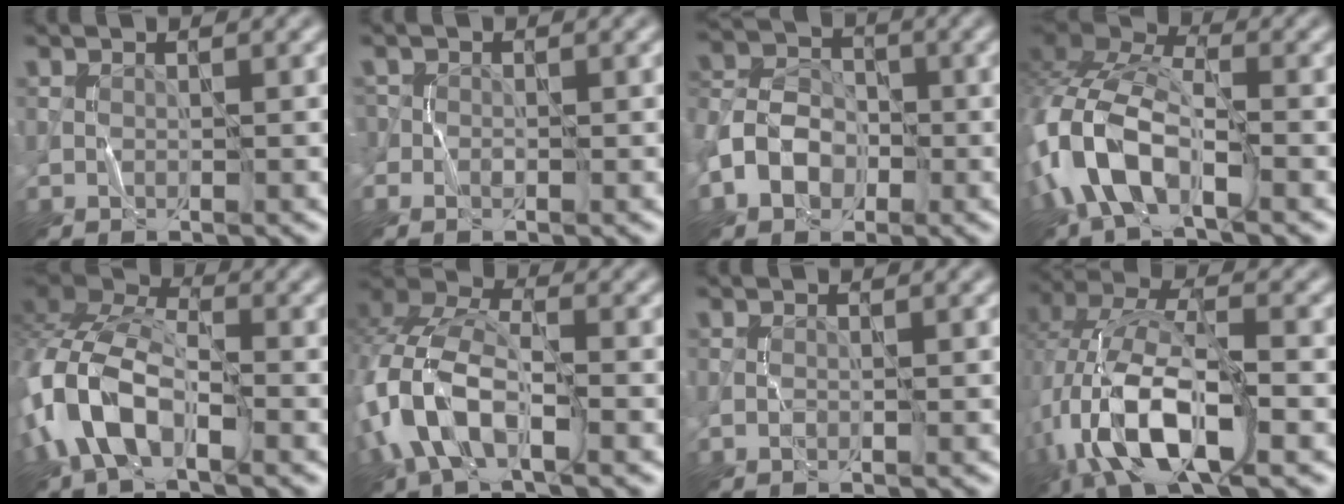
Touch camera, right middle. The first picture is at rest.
{"total": 0.9, "force": [-0.2, 0.8, 0.4], "torque": [-0.003, 0.000, -0.006]}
{"total": 5.2, "force": [-1.9, 4.0, 2.7], "torque": [-0.059, 0.003, -0.043]}
{"total": 10.2, "force": [-3.6, 4.9, 8.2], "torque": [-0.175, 0.009, -0.082]}
{"total": 9.1, "force": [-3.6, 4.5, 7.1], "torque": [-0.155, 0.014, -0.084]}
{"total": 9.1, "force": [-3.3, 4.8, 7.0], "torque": [-0.163, 0.006, -0.077]}
{"total": 0.0}
{"total": 11.7, "force": [-3.9, 4.7, 9.9], "torque": [-0.200, 0.010, -0.082]}